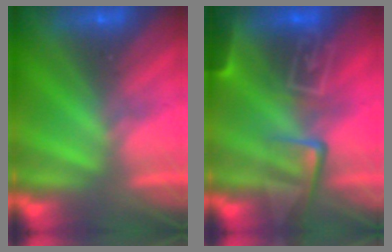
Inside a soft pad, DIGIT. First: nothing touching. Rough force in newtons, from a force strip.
{"total": 8.8}